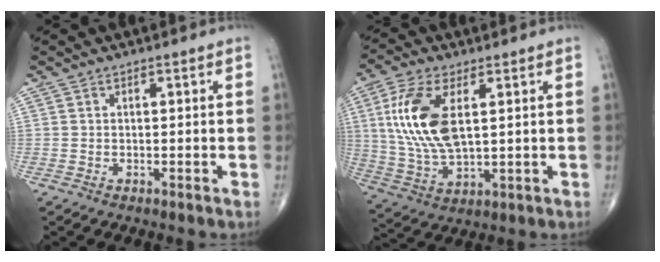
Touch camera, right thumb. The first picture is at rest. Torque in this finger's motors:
{"motor_torque": [-0.20, 0.79, 1.23, 0.29, 0.17]}